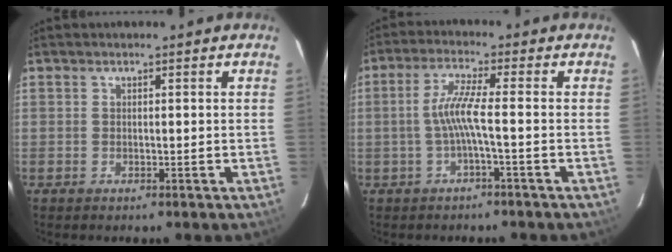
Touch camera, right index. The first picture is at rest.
{"total": 4.1, "force": [-1.2, -0.5, 3.9], "torque": [-0.088, 0.003, -0.021]}